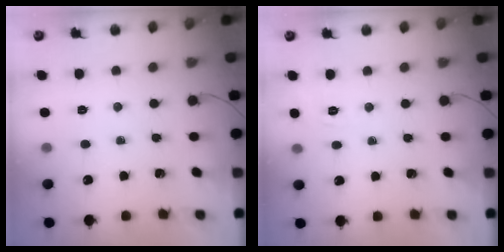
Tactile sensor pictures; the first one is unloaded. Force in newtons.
{"total": 2.7, "press": 2.0, "slide": 1.8}